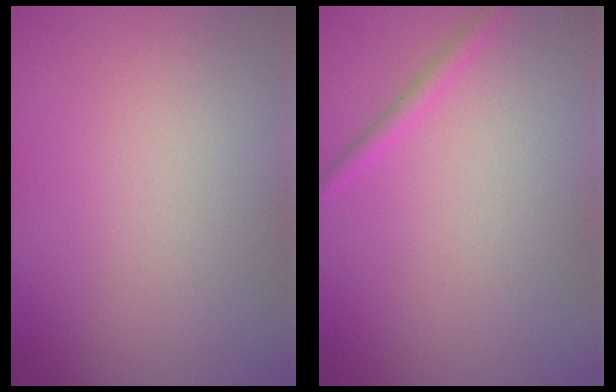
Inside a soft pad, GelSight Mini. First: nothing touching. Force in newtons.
{"total": 1.1, "press": 1.1, "slide": 0.0}